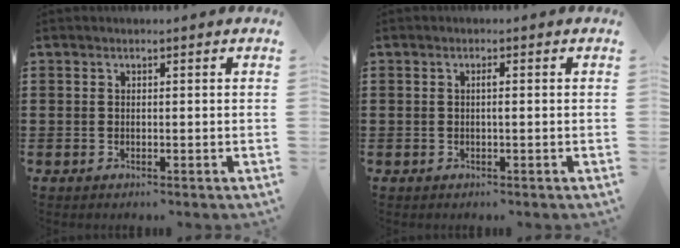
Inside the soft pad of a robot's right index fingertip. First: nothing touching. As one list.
[{"total": 0.9, "force": [-0.1, 0.0, 0.9], "torque": [-0.017, -0.003, -0.001]}]